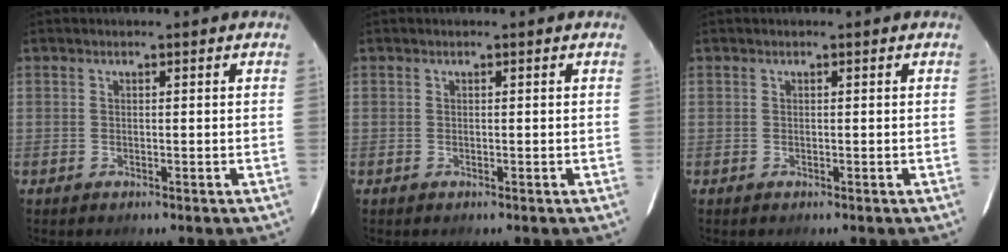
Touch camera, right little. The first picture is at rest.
{"total": 0.0}
{"total": 0.0}